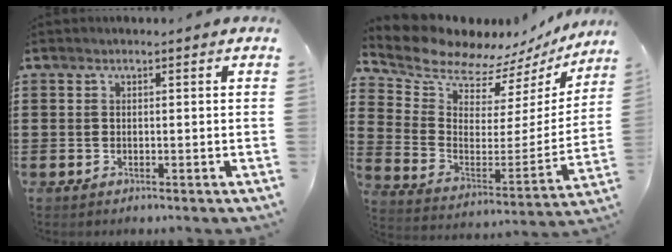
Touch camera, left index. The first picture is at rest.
{"total": 8.1, "force": [7.7, 2.6, 1.0], "torque": [-0.064, -0.067, 0.130]}